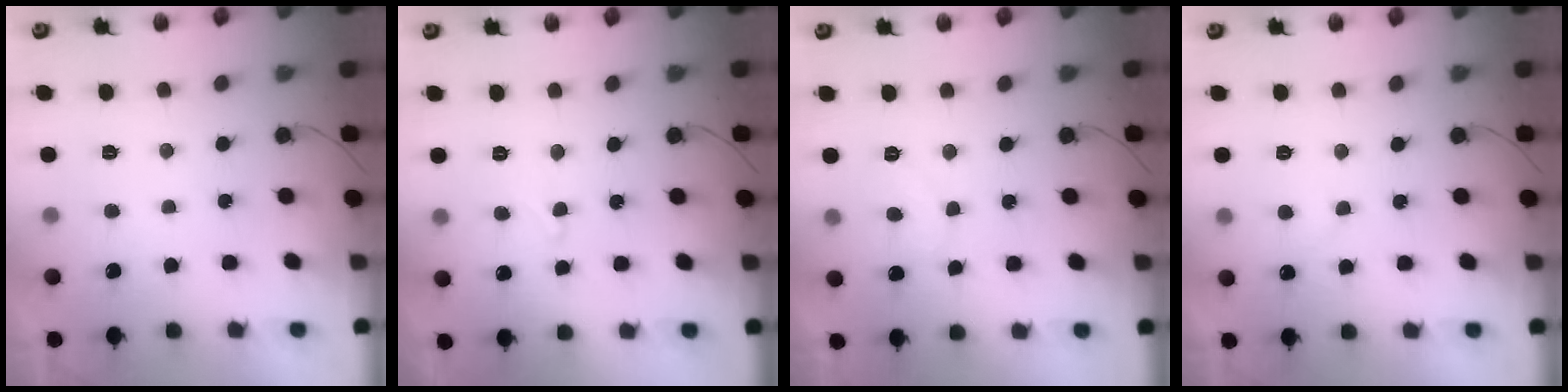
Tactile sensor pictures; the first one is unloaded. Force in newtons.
{"total": 5.1, "press": 5.1, "slide": 0.6}
{"total": 5.7, "press": 5.6, "slide": 0.6}
{"total": 4.8, "press": 4.8, "slide": 0.3}